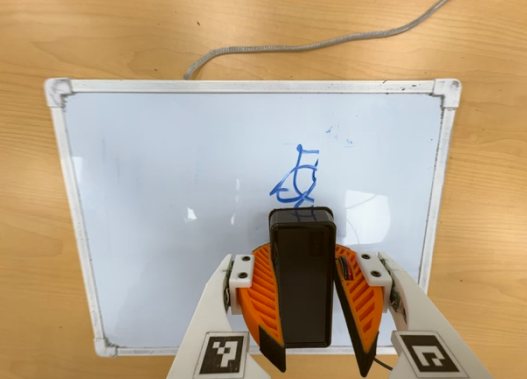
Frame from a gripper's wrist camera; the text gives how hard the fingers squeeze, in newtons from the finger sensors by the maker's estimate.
{"total": 11.0, "left": 10.7, "right": 11.3}